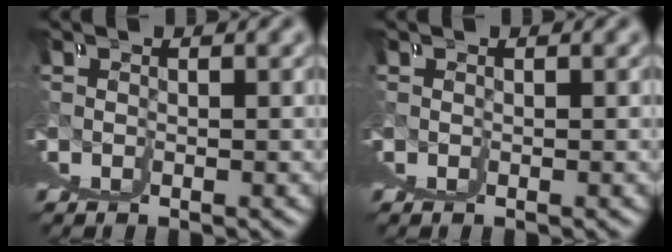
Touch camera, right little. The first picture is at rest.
{"total": 0.0}